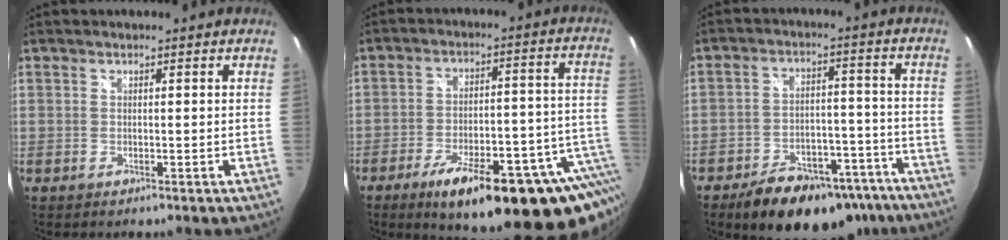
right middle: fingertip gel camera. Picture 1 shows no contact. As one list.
[{"total": 25.5, "force": [-13.8, 7.3, 20.1], "torque": [-0.270, -0.022, -0.179]}, {"total": 19.3, "force": [-14.2, 9.4, 9.1], "torque": [-0.158, 0.024, -0.179]}]